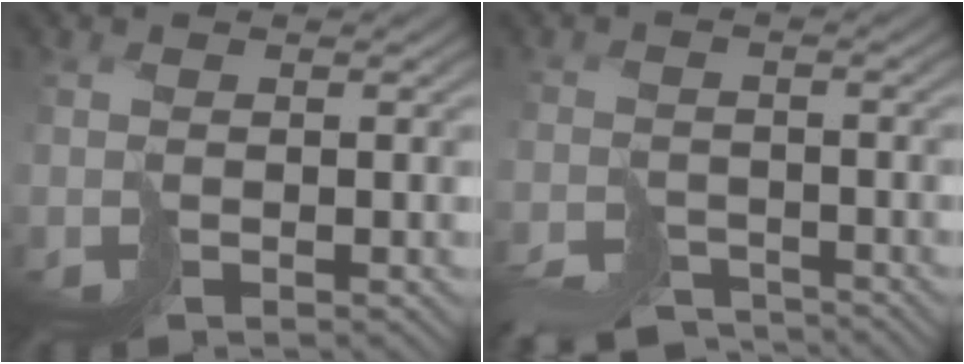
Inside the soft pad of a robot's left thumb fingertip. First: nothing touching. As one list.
[{"total": 5.2, "force": [-5.0, 1.3, 0.8], "torque": [-0.008, -0.007, -0.091]}]